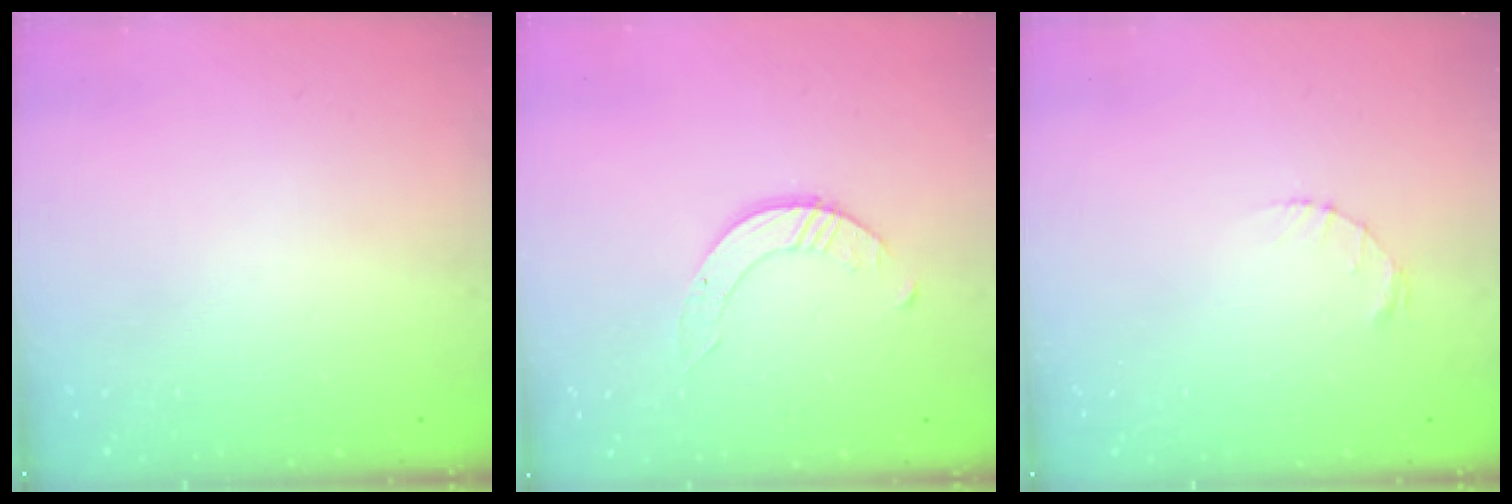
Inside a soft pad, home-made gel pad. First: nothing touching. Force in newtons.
{"total": 1.6, "press": 1.6, "slide": 0.2}
{"total": 1.2, "press": 1.1, "slide": 0.2}